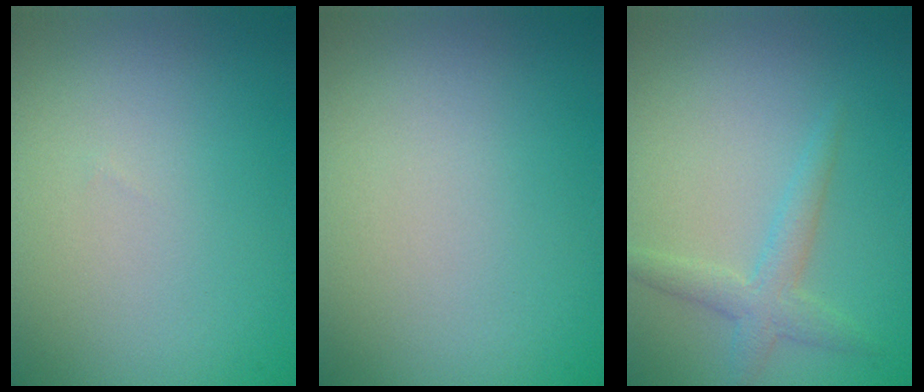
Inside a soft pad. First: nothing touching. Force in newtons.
{"total": 0.0}
{"total": 2.2, "press": 2.2, "slide": 0.1}